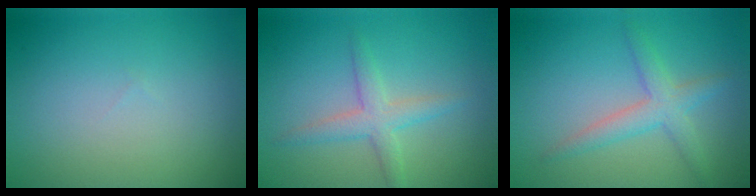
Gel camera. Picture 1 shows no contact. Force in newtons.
{"total": 2.7, "press": 2.7, "slide": 0.1}
{"total": 2.9, "press": 2.9, "slide": 0.1}